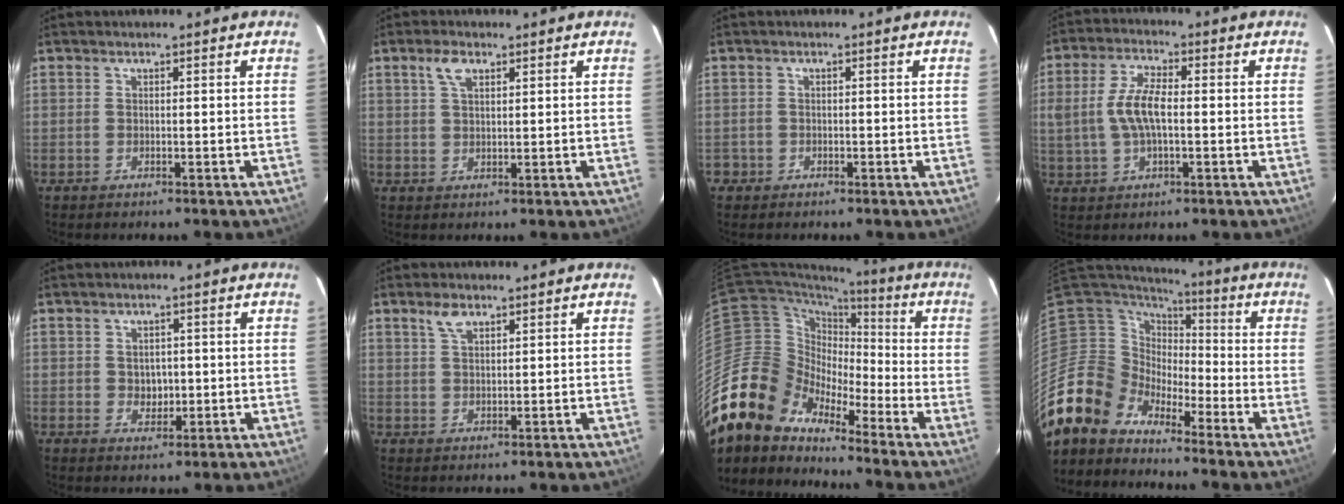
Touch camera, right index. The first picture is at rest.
{"total": 3.4, "force": [1.8, 1.7, 2.3], "torque": [-0.045, 0.008, 0.035]}
{"total": 1.7, "force": [-0.8, 1.4, -0.1], "torque": [-0.003, 0.007, -0.011]}
{"total": 8.2, "force": [-0.4, 3.6, 7.3], "torque": [-0.149, 0.008, -0.003]}
{"total": 3.3, "force": [0.0, 2.8, 1.7], "torque": [-0.027, 0.003, 0.004]}
{"total": 3.1, "force": [2.0, 1.4, 1.8], "torque": [-0.035, 0.006, 0.040]}
{"total": 16.2, "force": [-13.1, 8.6, 4.3], "torque": [-0.092, 0.014, -0.256]}
{"total": 11.3, "force": [-9.1, 6.7, 1.0], "torque": [-0.049, 0.028, -0.192]}